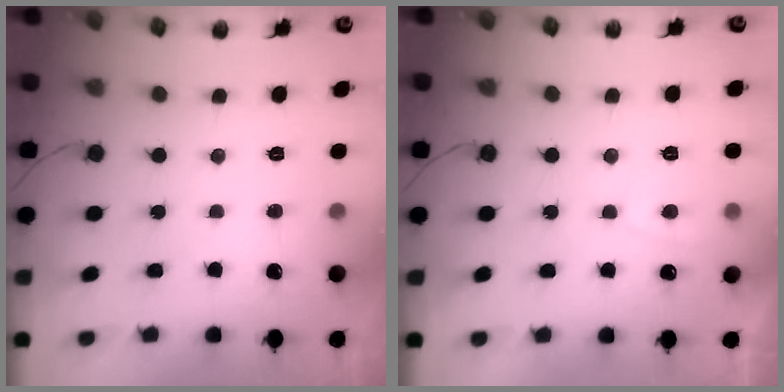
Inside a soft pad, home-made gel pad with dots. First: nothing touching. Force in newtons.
{"total": 2.0, "press": 1.9, "slide": 0.6}